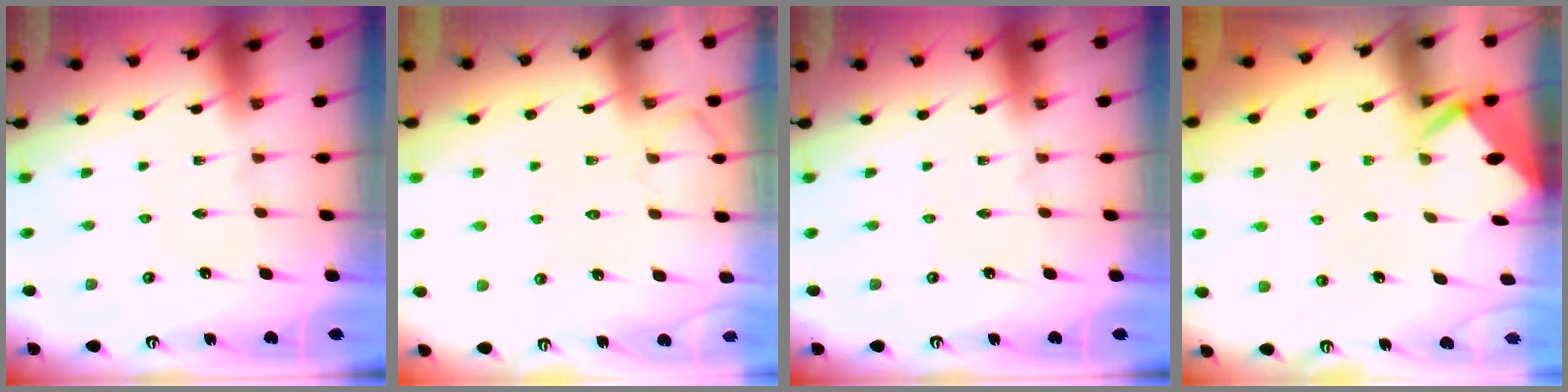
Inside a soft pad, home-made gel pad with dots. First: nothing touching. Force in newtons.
{"total": 8.2, "press": 8.1, "slide": 1.0}
{"total": 0.0}
{"total": 2.8, "press": 2.8, "slide": 0.2}